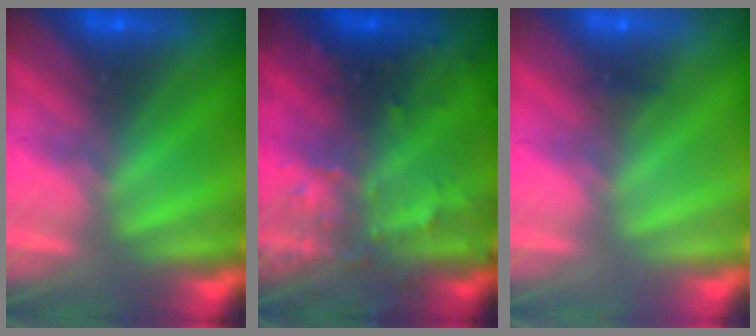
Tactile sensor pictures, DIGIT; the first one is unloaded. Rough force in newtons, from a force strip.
{"total": 9.3}
{"total": 1.9}